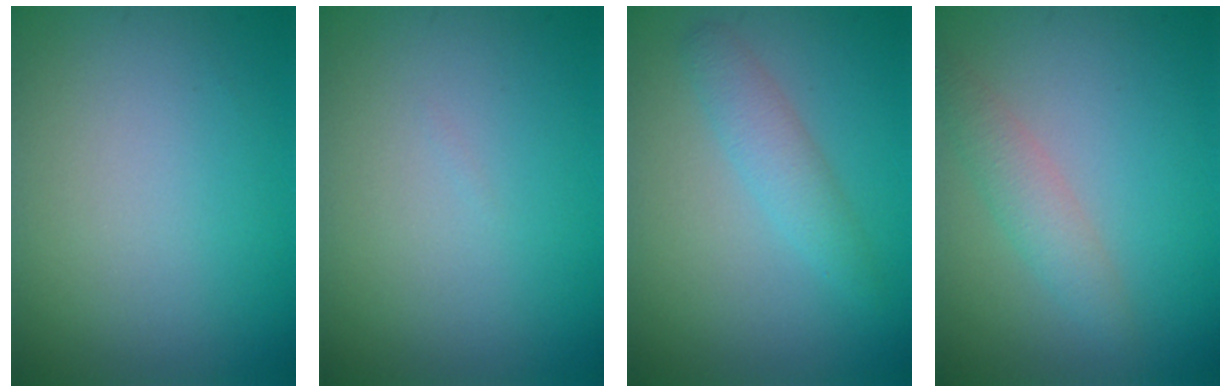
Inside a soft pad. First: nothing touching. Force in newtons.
{"total": 0.0}
{"total": 2.3, "press": 2.3, "slide": 0.0}
{"total": 2.2, "press": 2.2, "slide": 0.1}